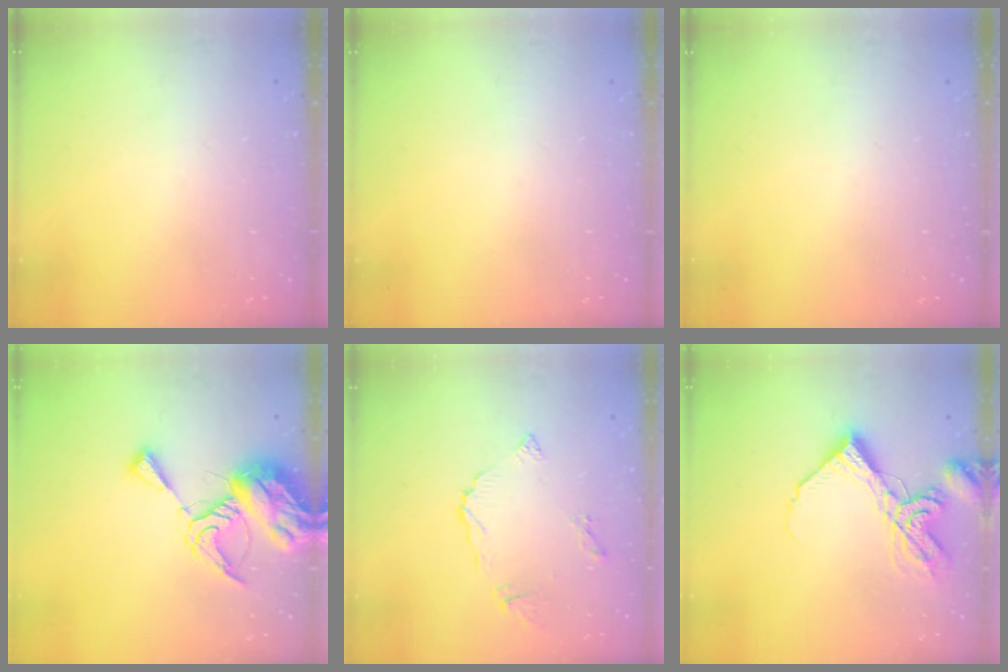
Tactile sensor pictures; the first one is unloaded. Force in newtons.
{"total": 0.0}
{"total": 0.0}
{"total": 13.3, "press": 13.2, "slide": 1.4}
{"total": 7.2, "press": 7.1, "slide": 0.8}
{"total": 12.1, "press": 12.0, "slide": 1.3}